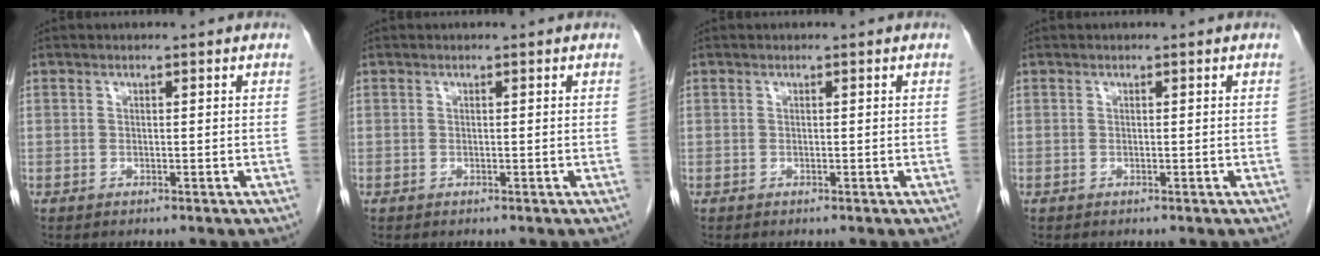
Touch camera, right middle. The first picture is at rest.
{"total": 0.0}
{"total": 0.0}
{"total": 0.0}